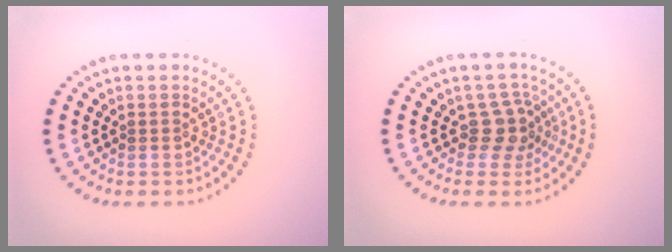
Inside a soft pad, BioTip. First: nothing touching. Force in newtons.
{"total": 2.4, "press": 1.9, "slide": 1.5}